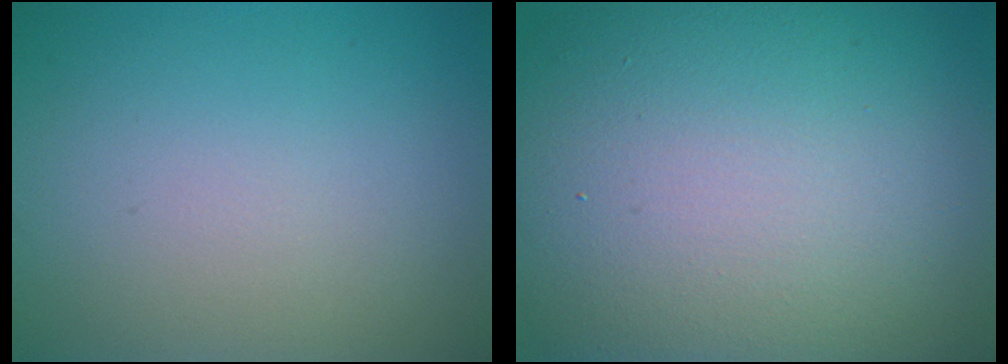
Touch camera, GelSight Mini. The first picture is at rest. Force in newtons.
{"total": 17.8, "press": 17.7, "slide": 1.0}